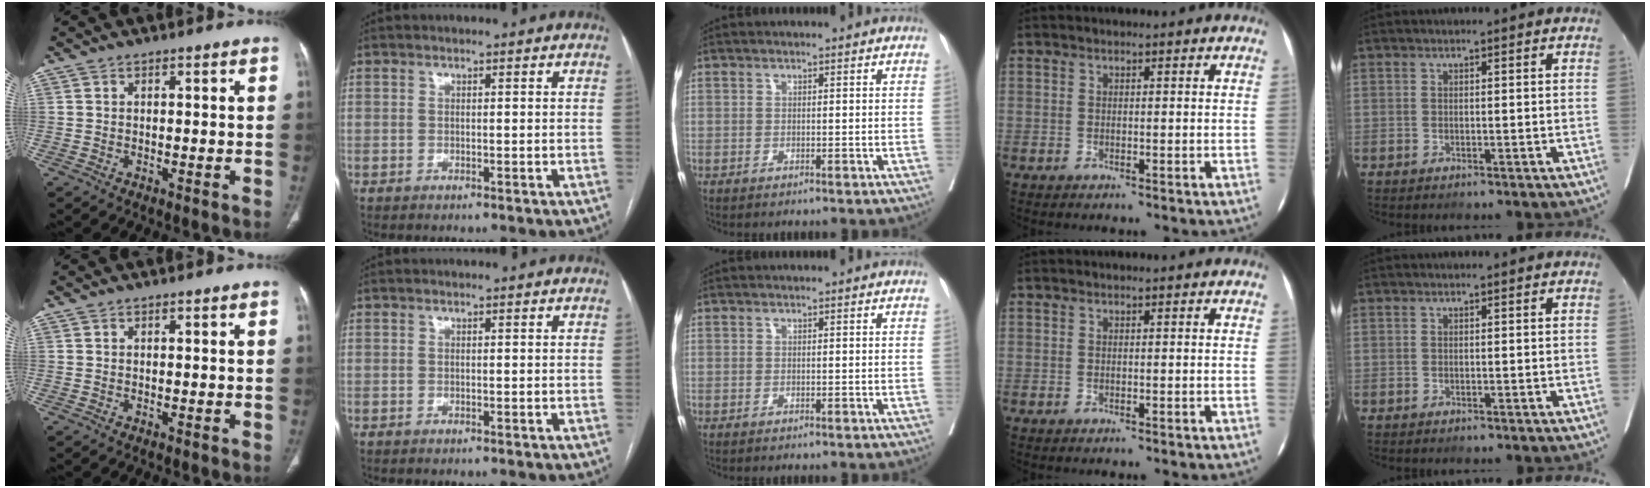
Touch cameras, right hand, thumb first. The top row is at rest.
{}